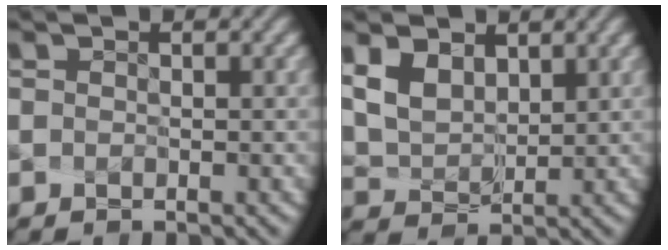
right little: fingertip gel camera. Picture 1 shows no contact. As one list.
[{"total": 6.5, "force": [4.5, 3.8, 2.8], "torque": [-0.091, 0.012, 0.079]}]